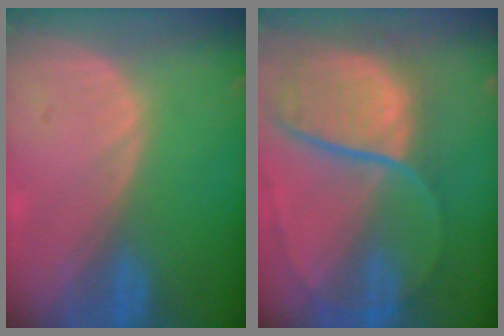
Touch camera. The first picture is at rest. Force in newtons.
{"total": 11.4, "press": 9.4, "slide": 6.4}